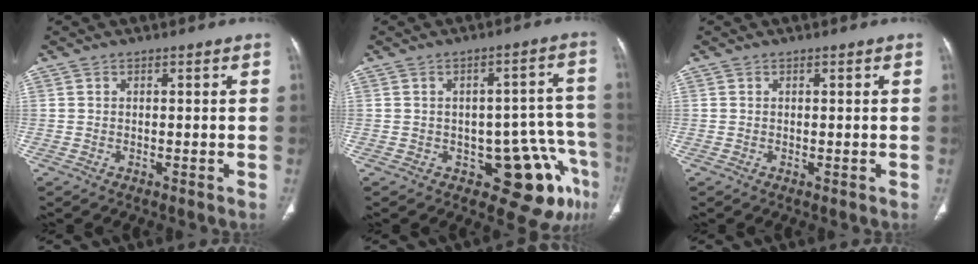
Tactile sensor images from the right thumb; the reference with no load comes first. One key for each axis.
{"total": 12.3, "fx": -5.9, "fy": 5.9, "fz": 9.0, "tx": -0.059, "ty": 0.041, "tz": -0.069}
{"total": 0.0}